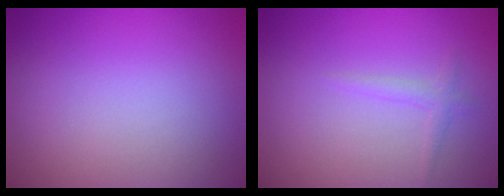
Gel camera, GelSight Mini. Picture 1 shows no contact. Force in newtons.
{"total": 0.6, "press": 0.6, "slide": 0.1}